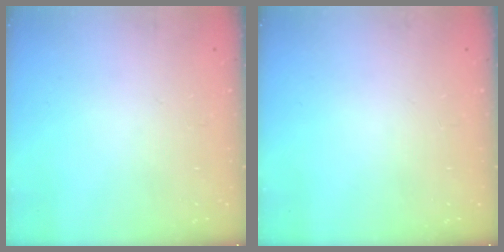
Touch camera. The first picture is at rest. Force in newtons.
{"total": 0.0}